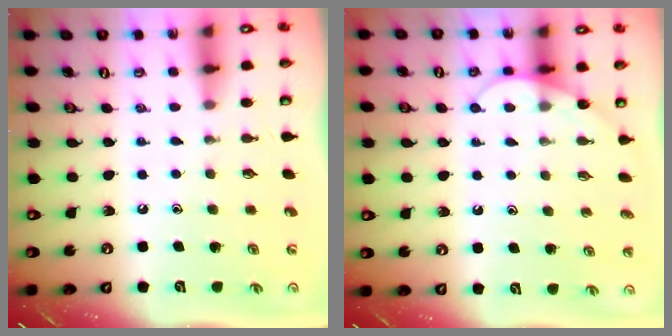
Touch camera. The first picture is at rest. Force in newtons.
{"total": 4.6, "press": 4.6, "slide": 0.3}